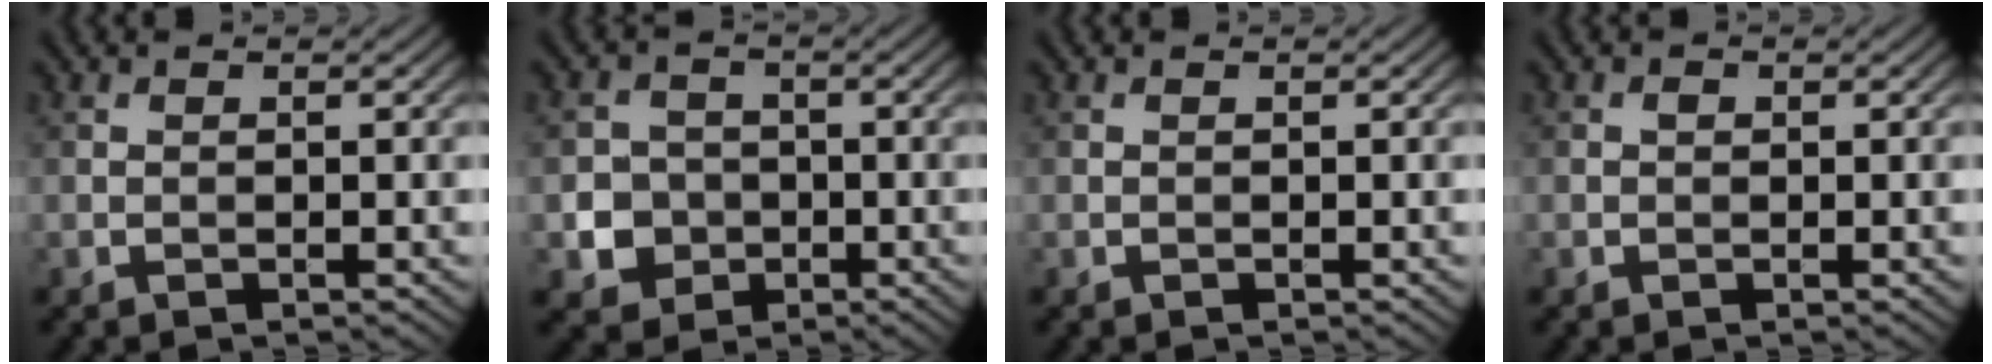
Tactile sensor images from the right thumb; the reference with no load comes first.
{"total": 5.1, "force": [-1.2, 4.8, 1.4], "torque": [-0.025, -0.006, -0.043]}
{"total": 0.0}
{"total": 0.6, "force": [0.1, 0.5, 0.3], "torque": [-0.003, -0.002, -0.001]}